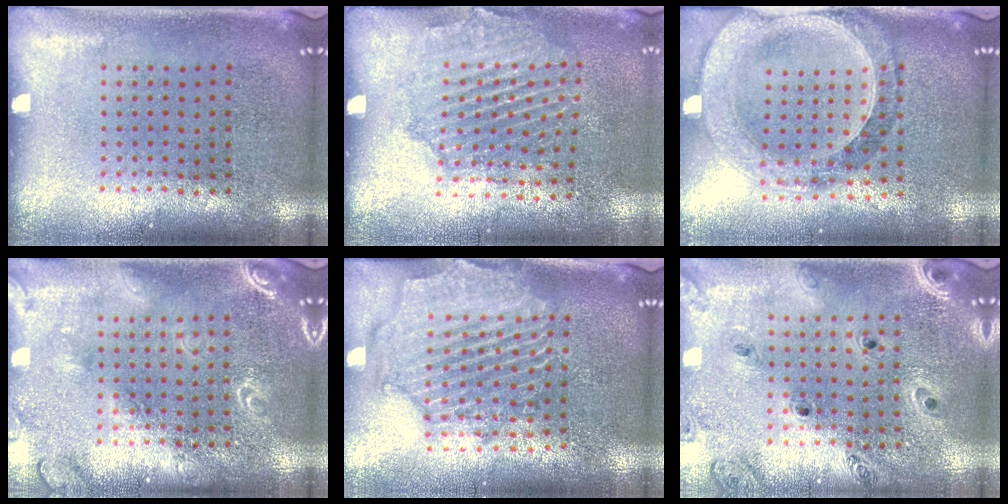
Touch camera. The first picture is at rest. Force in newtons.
{"total": 1.6, "press": 1.5, "slide": 0.4}
{"total": 1.4, "press": 1.4, "slide": 0.3}
{"total": 1.8, "press": 1.7, "slide": 0.2}
{"total": 2.2, "press": 2.1, "slide": 0.8}
{"total": 1.3, "press": 1.3, "slide": 0.2}